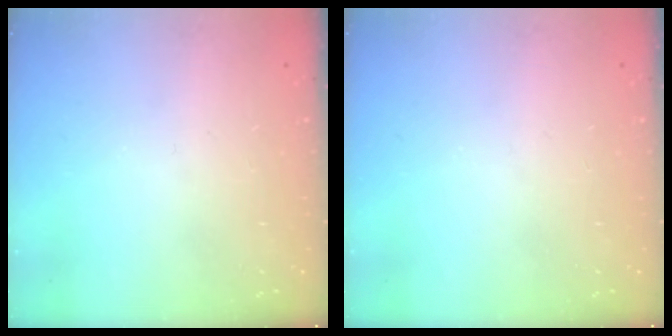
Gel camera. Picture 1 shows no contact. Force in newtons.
{"total": 0.0}